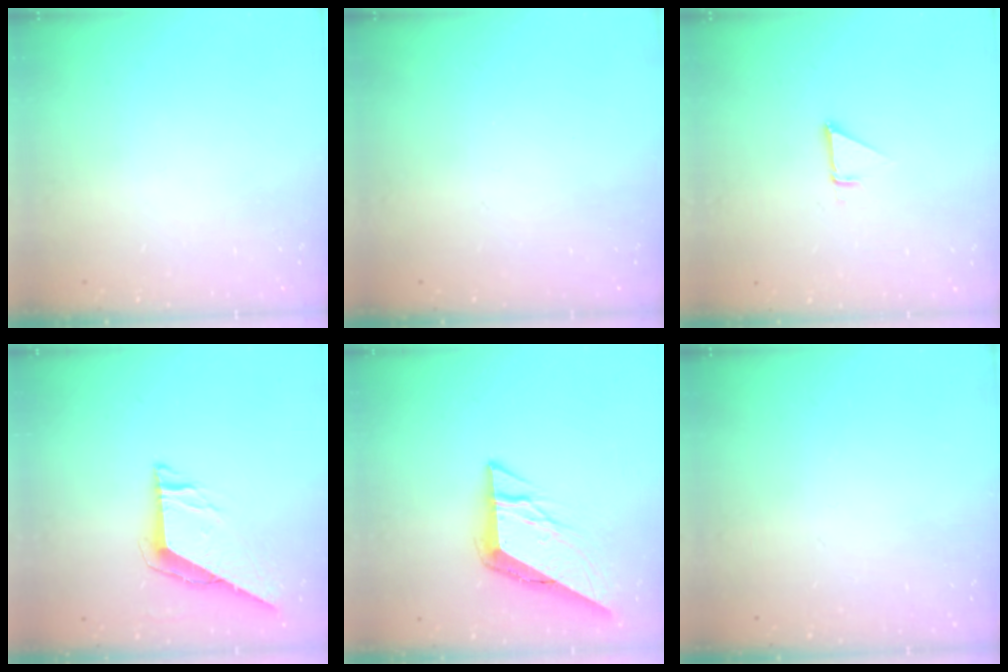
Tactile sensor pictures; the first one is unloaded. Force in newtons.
{"total": 0.0}
{"total": 2.3, "press": 2.3, "slide": 0.1}
{"total": 7.2, "press": 7.2, "slide": 0.5}
{"total": 9.8, "press": 9.8, "slide": 0.6}
{"total": 0.0}